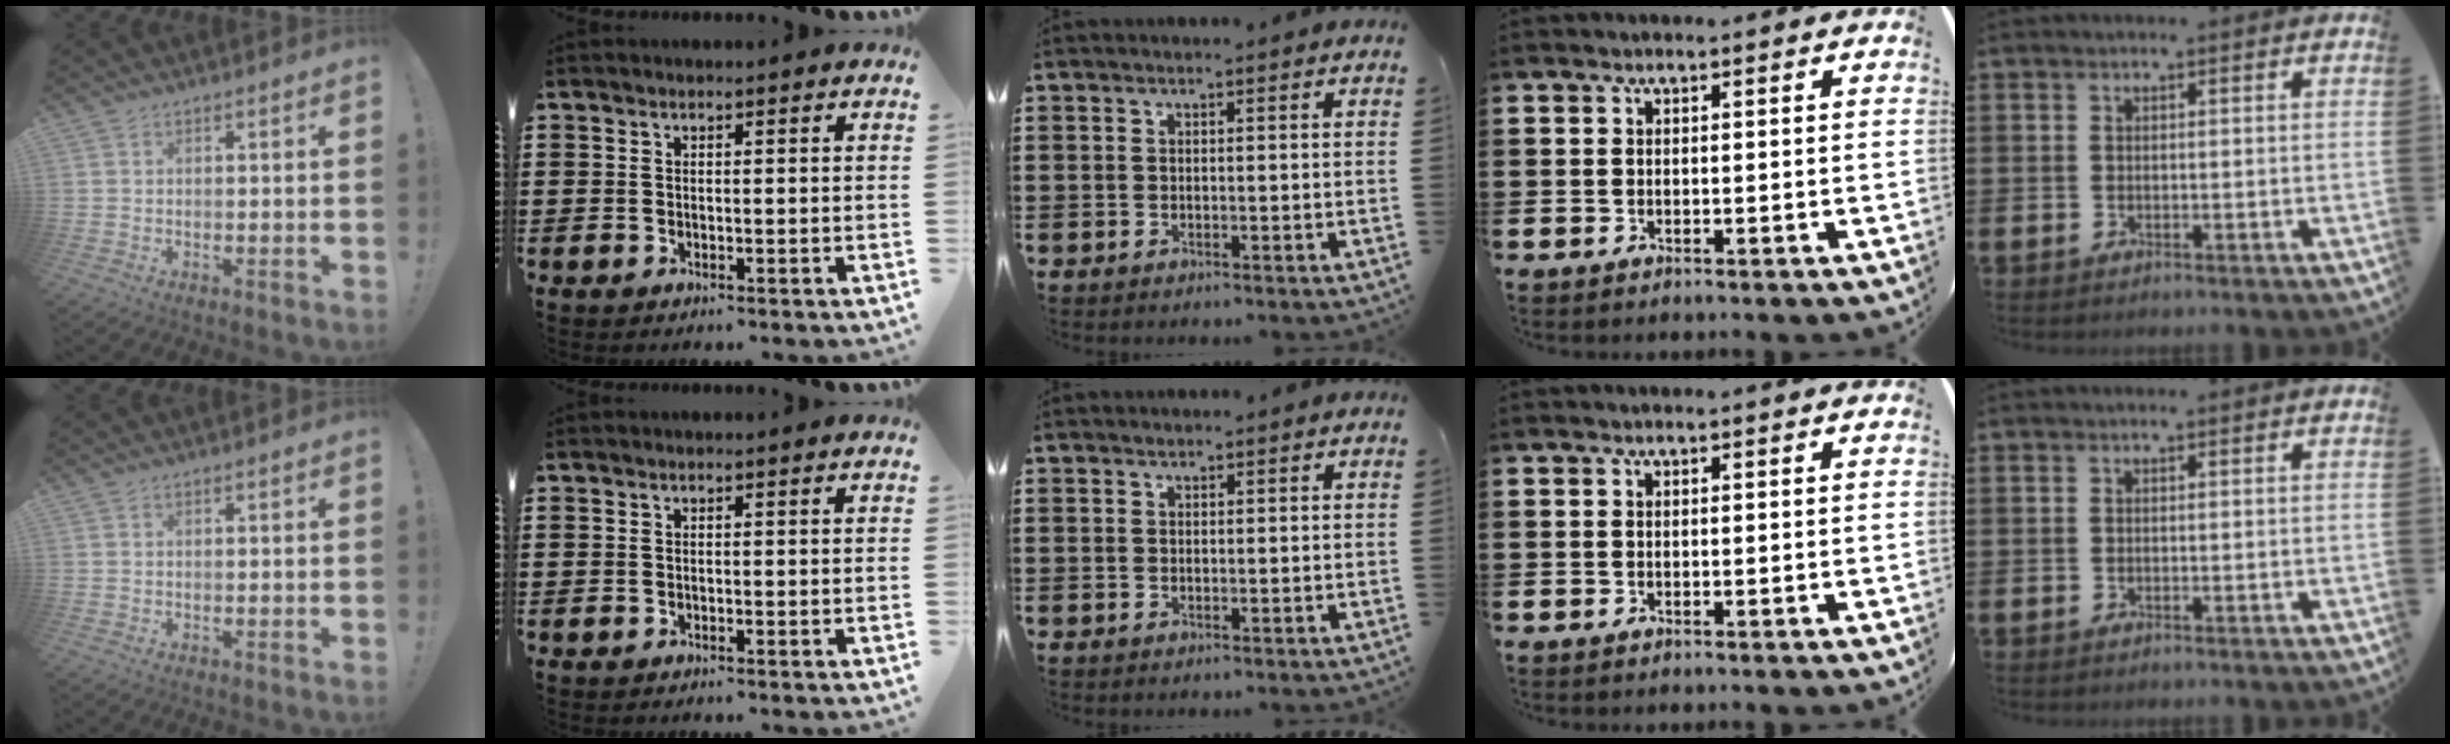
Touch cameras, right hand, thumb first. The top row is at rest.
{"middle": {"total": 0.5, "force": [0.4, 0.3, -0.1], "torque": [-0.001, -0.001, 0.009]}}